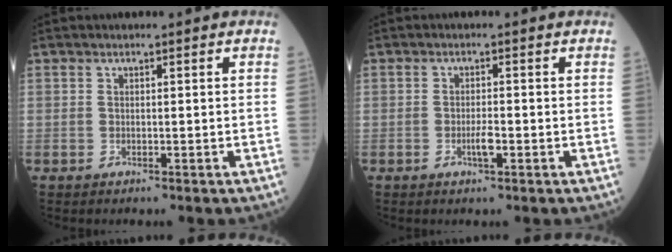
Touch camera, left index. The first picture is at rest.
{"total": 1.8, "force": [-0.7, 0.3, 1.7], "torque": [-0.033, -0.001, -0.011]}